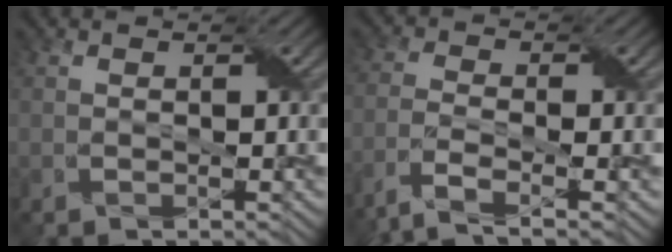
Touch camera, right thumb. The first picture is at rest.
{"total": 5.7, "force": [-4.1, 1.4, 3.7], "torque": [-0.072, -0.006, -0.089]}